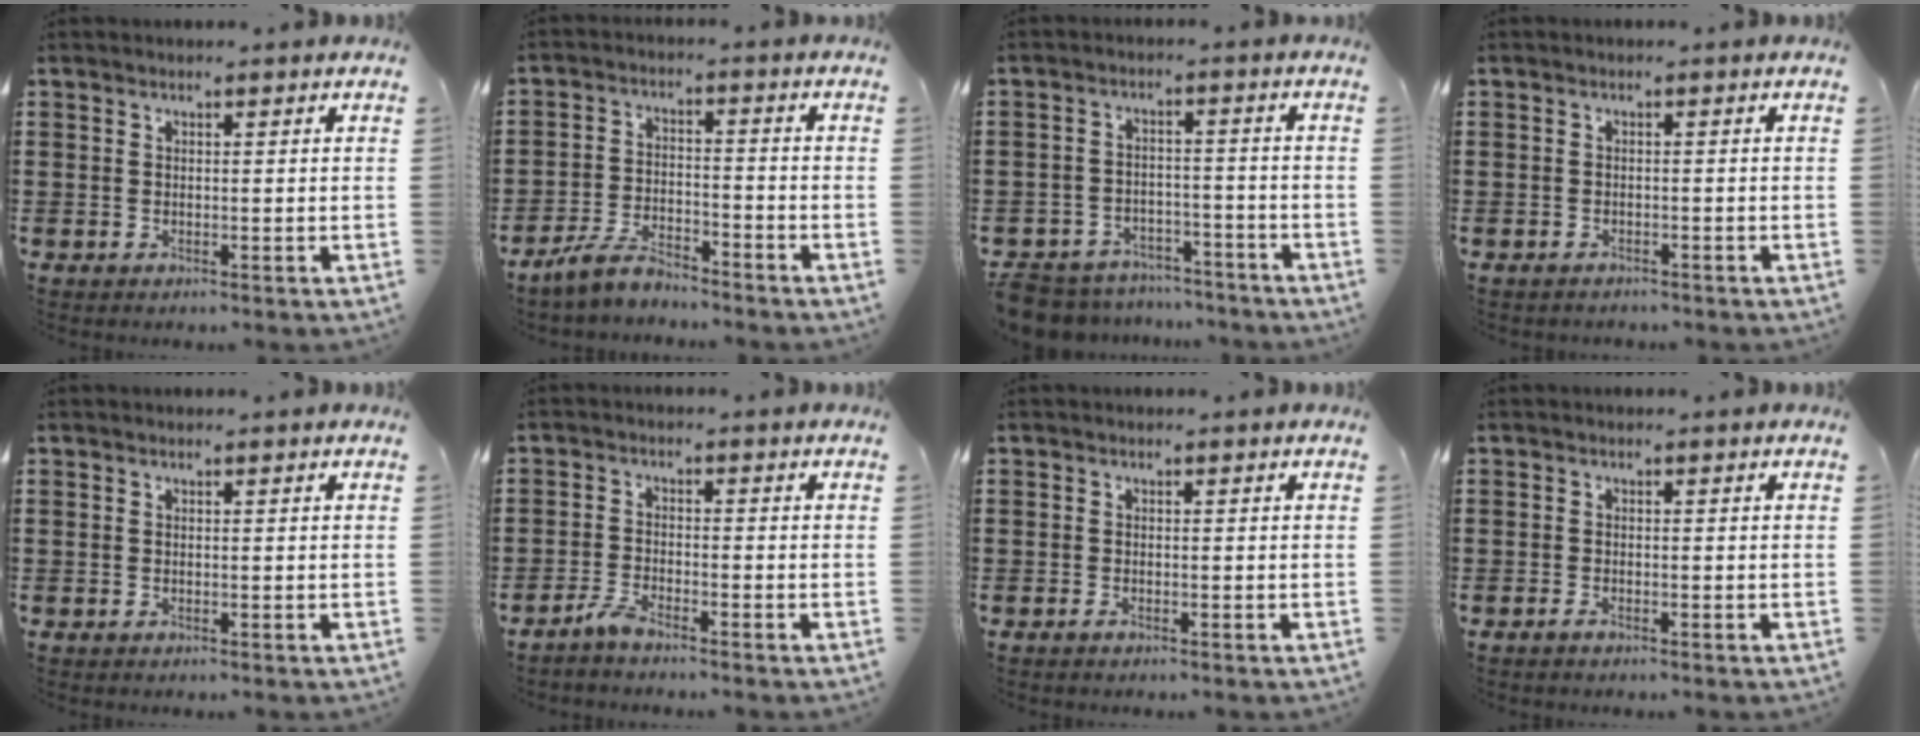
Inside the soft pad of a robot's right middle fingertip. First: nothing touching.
{"total": 5.5, "force": [-5.1, 1.2, 1.8], "torque": [-0.043, 0.005, -0.102]}
{"total": 6.1, "force": [-5.9, 1.3, 0.5], "torque": [-0.025, 0.012, -0.124]}
{"total": 1.0, "force": [-1.0, 0.3, -0.1], "torque": [0.000, 0.003, -0.022]}
{"total": 0.0}
{"total": 2.6, "force": [-2.2, 0.4, 1.3], "torque": [-0.039, 0.001, -0.048]}
{"total": 0.6, "force": [-0.5, 0.1, 0.3], "torque": [-0.008, -0.003, -0.008]}
{"total": 0.8, "force": [-0.7, 0.2, 0.5], "torque": [-0.011, -0.004, -0.012]}